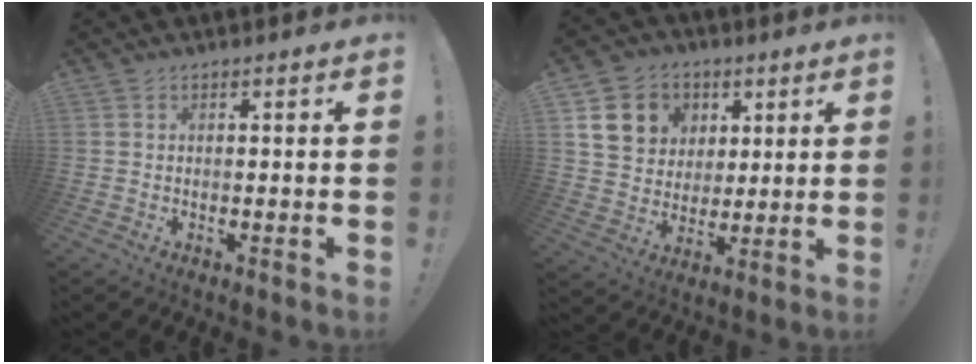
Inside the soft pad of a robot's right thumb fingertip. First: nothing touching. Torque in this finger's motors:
{"motor_torque": [0.22, 0.28, 0.73, 0.45, 0.01]}